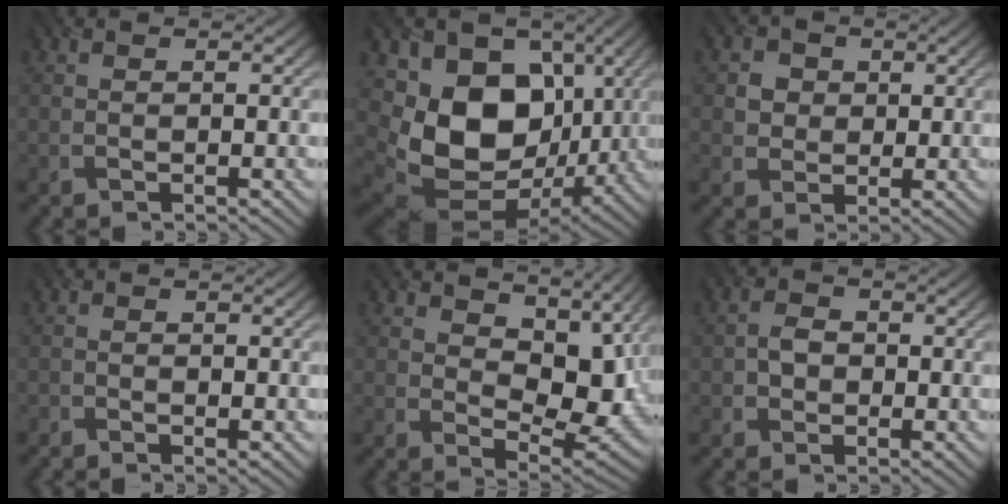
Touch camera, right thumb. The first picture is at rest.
{"total": 15.2, "force": [0.9, 11.3, 10.1], "torque": [-0.204, -0.030, 0.027]}
{"total": 3.5, "force": [0.7, 3.2, 1.2], "torque": [-0.038, -0.005, 0.009]}
{"total": 0.8, "force": [-0.6, 0.3, 0.4], "torque": [-0.007, -0.002, -0.011]}
{"total": 8.5, "force": [3.2, 5.0, 6.1], "torque": [-0.102, -0.016, 0.052]}
{"total": 2.5, "force": [-0.4, 2.1, 1.2], "torque": [-0.025, 0.000, -0.014]}